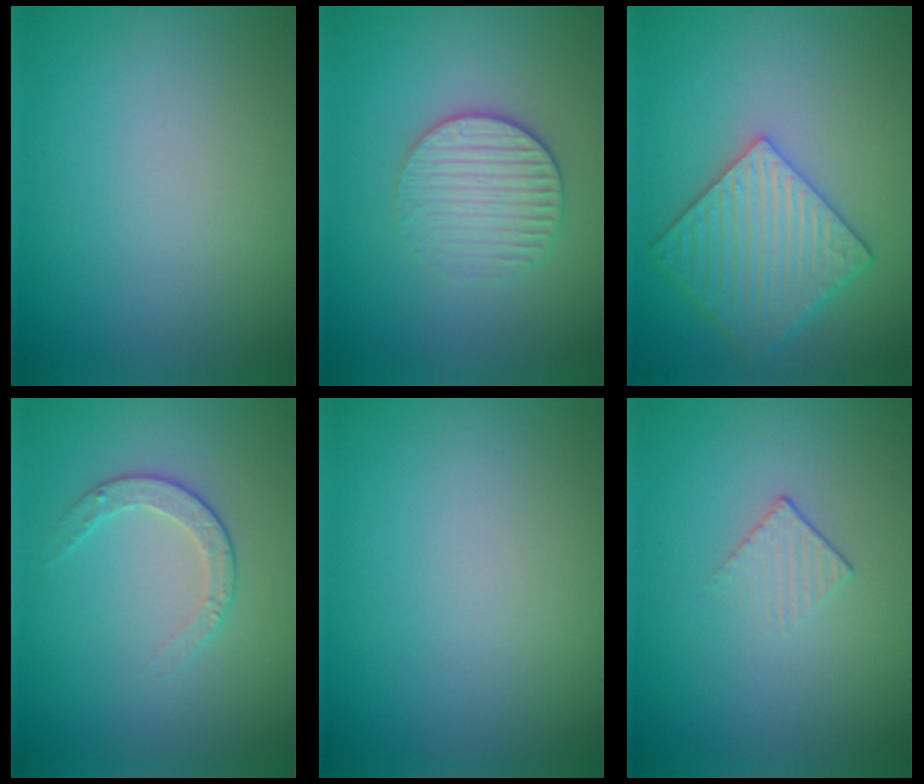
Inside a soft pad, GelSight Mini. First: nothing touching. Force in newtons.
{"total": 3.1, "press": 2.7, "slide": 1.4}
{"total": 5.4, "press": 4.9, "slide": 2.4}
{"total": 2.1, "press": 1.4, "slide": 1.5}
{"total": 0.0}
{"total": 1.2, "press": 0.5, "slide": 1.1}